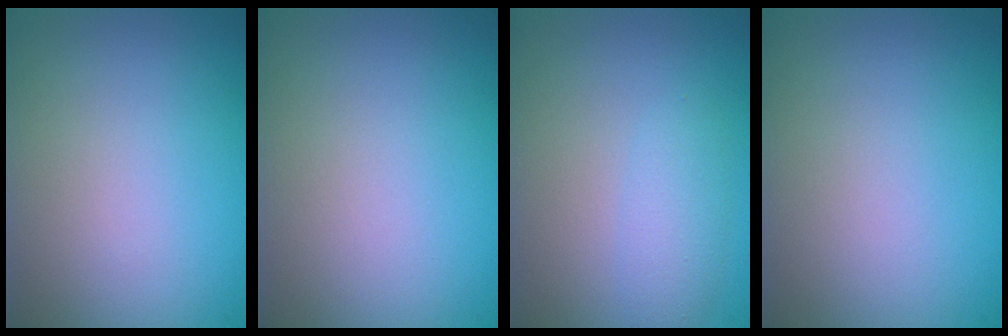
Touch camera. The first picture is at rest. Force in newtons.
{"total": 0.0}
{"total": 1.8, "press": 1.8, "slide": 0.0}
{"total": 0.0}